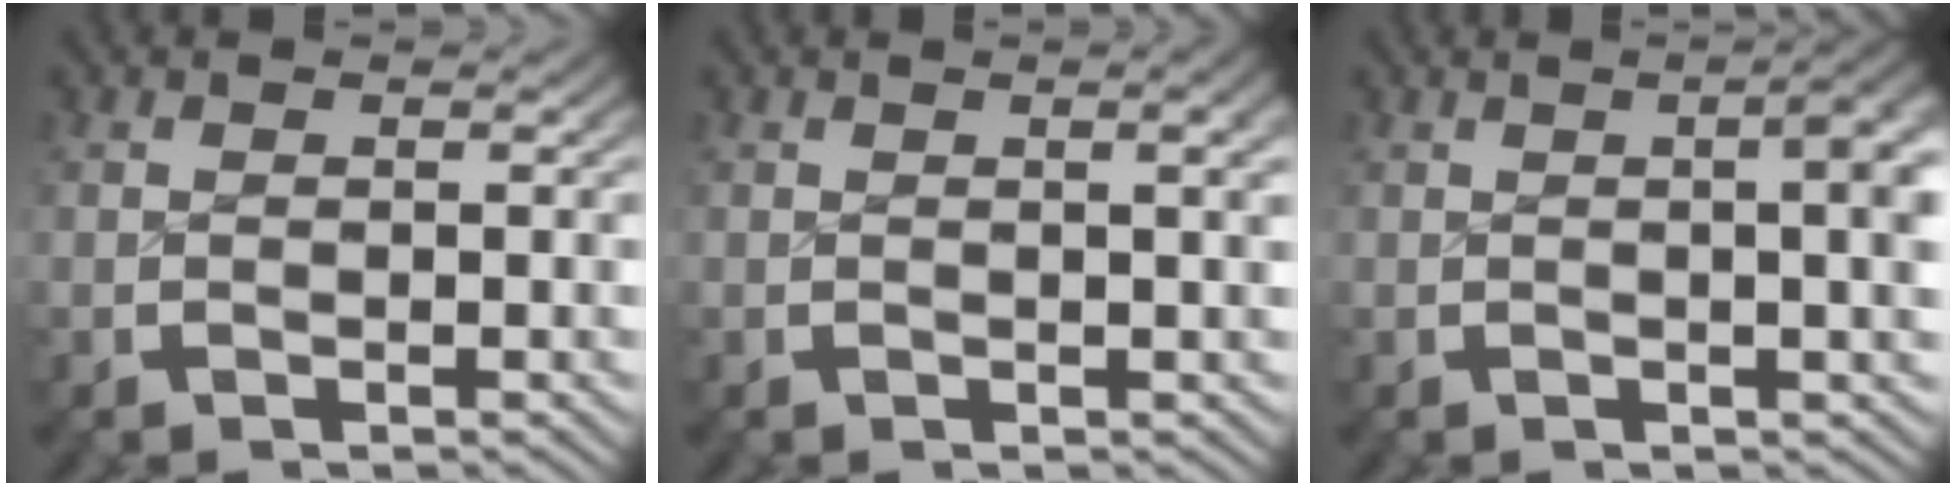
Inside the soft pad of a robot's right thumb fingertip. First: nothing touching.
{"total": 1.6, "force": [0.4, 0.2, 1.6], "torque": [-0.018, 0.004, 0.008]}
{"total": 7.7, "force": [1.9, 3.4, 6.7], "torque": [-0.058, 0.027, 0.013]}